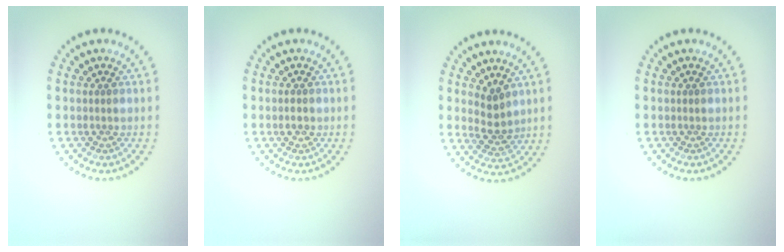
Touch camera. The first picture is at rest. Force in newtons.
{"total": 1.2, "press": 1.2, "slide": 0.1}
{"total": 2.2, "press": 2.0, "slide": 1.0}
{"total": 0.0}